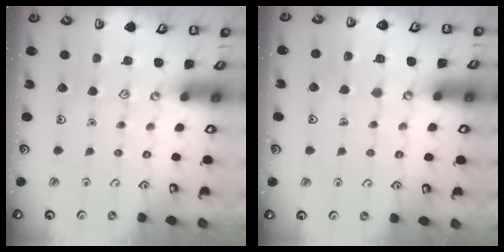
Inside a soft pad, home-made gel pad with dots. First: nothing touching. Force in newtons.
{"total": 4.3, "press": 4.3, "slide": 0.4}